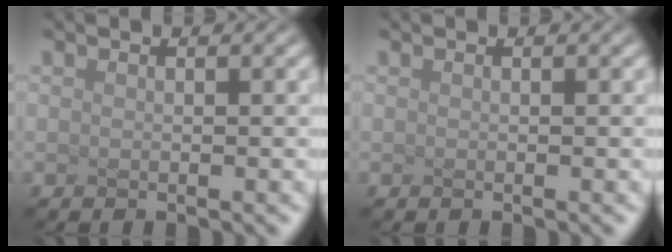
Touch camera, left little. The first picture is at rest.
{"total": 0.0}